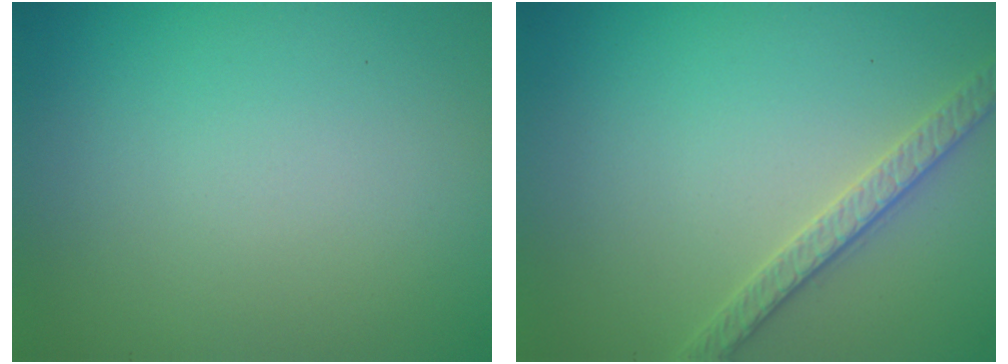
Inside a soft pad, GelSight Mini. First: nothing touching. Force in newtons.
{"total": 2.7, "press": 2.6, "slide": 0.6}